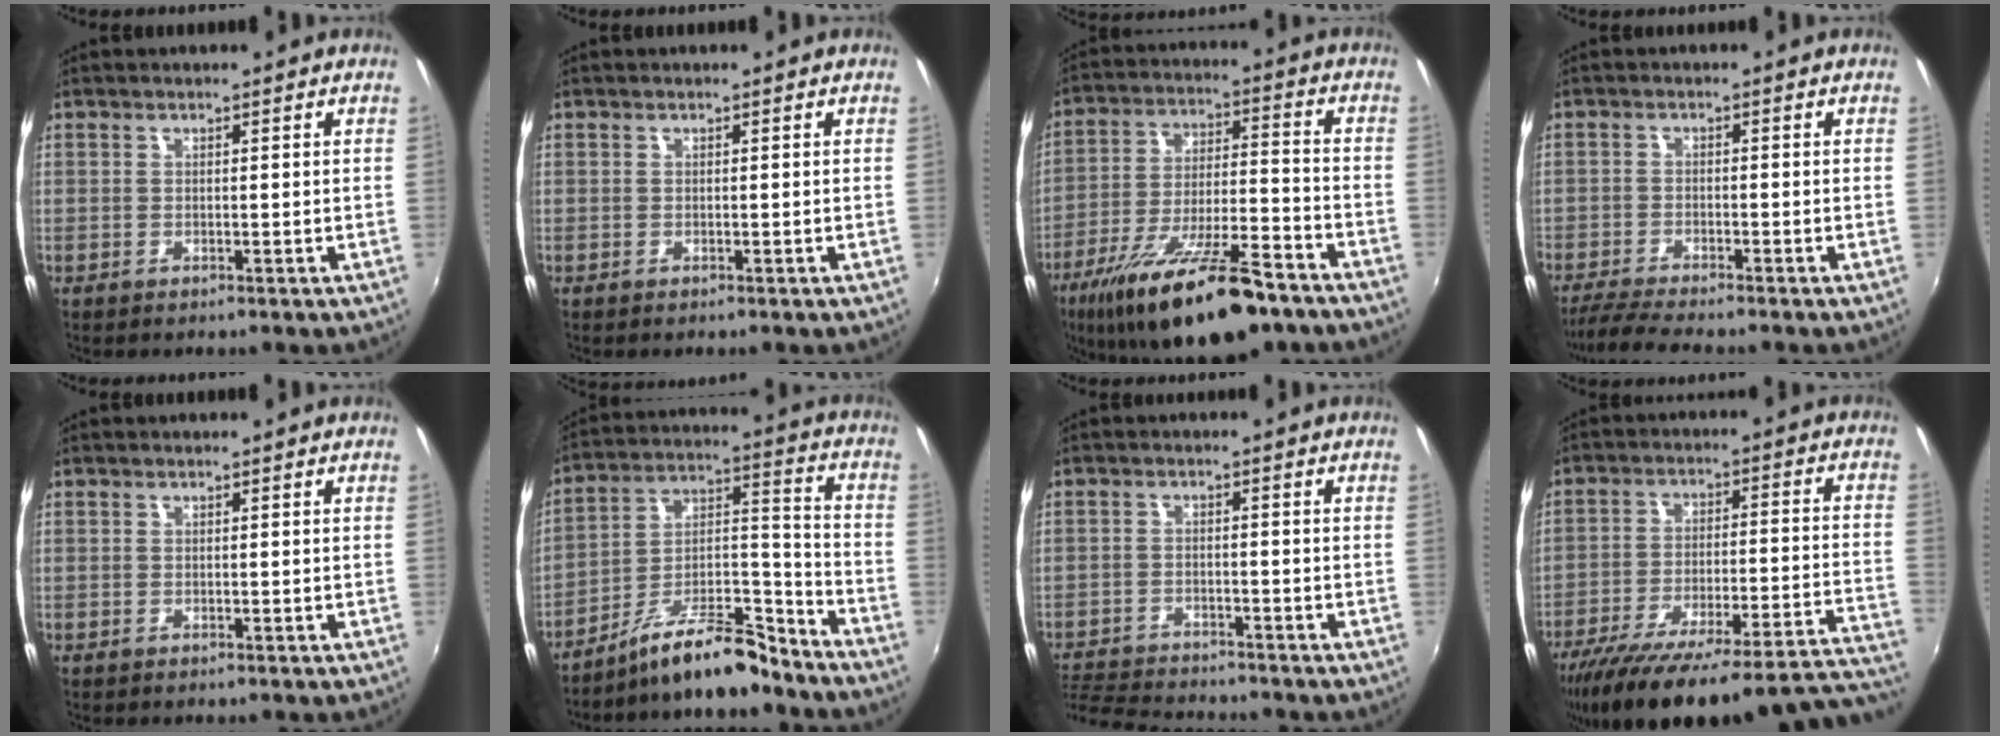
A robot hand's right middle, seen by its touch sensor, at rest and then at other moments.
{"total": 0.0}
{"total": 22.0, "force": [-15.6, 5.9, 14.4], "torque": [-0.263, -0.037, -0.249]}
{"total": 6.7, "force": [-6.0, 0.1, 2.8], "torque": [-0.081, -0.020, -0.107]}
{"total": 0.0}
{"total": 14.9, "force": [-12.4, 3.7, 7.4], "torque": [-0.132, 0.023, -0.207]}
{"total": 10.1, "force": [-9.5, 2.0, 3.0], "torque": [-0.087, -0.013, -0.163]}
{"total": 29.3, "force": [-25.5, 2.3, 14.2], "torque": [-0.184, -0.055, -0.361]}